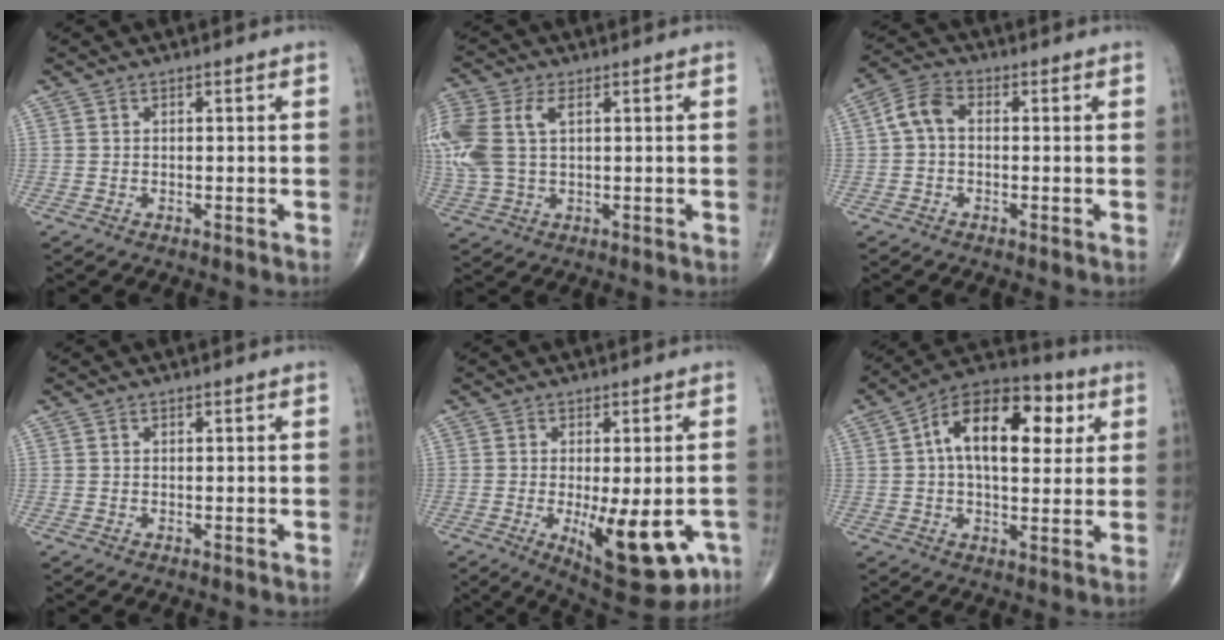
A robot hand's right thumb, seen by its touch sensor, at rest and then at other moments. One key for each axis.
{"total": 13.7, "fx": 3.1, "fy": 8.2, "fz": 10.5, "tx": -0.288, "ty": 0.014, "tz": 0.062}
{"total": 5.4, "fx": 0.1, "fy": 3.5, "fz": 4.1, "tx": -0.078, "ty": 0.019, "tz": -0.007}
{"total": 0.0}
{"total": 15.1, "fx": -4.8, "fy": 5.8, "fz": 13.2, "tx": -0.147, "ty": -0.014, "tz": -0.049}
{"total": 17.8, "fx": 4.5, "fy": 9.6, "fz": 14.3, "tx": -0.194, "ty": 0.016, "tz": 0.059}